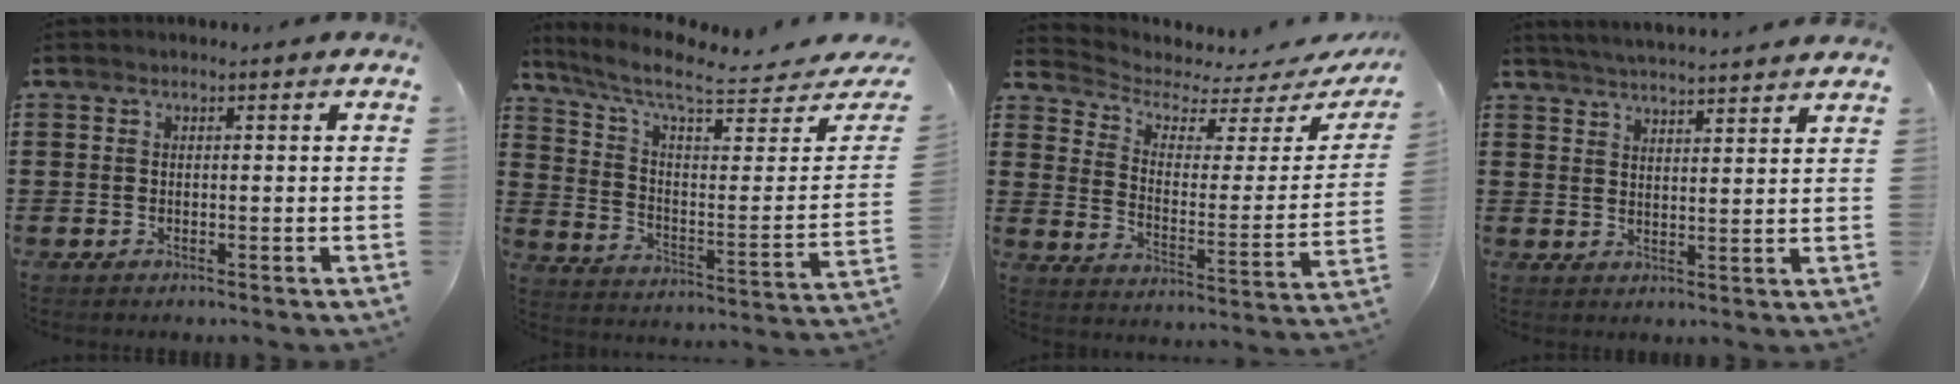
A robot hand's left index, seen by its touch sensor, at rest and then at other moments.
{"total": 8.7, "force": [6.9, 1.3, 5.1], "torque": [-0.118, -0.049, 0.117]}
{"total": 3.6, "force": [3.0, 1.5, 1.5], "torque": [-0.051, -0.023, 0.044]}
{"total": 4.1, "force": [4.0, -0.8, 0.3], "torque": [-0.019, -0.020, 0.070]}